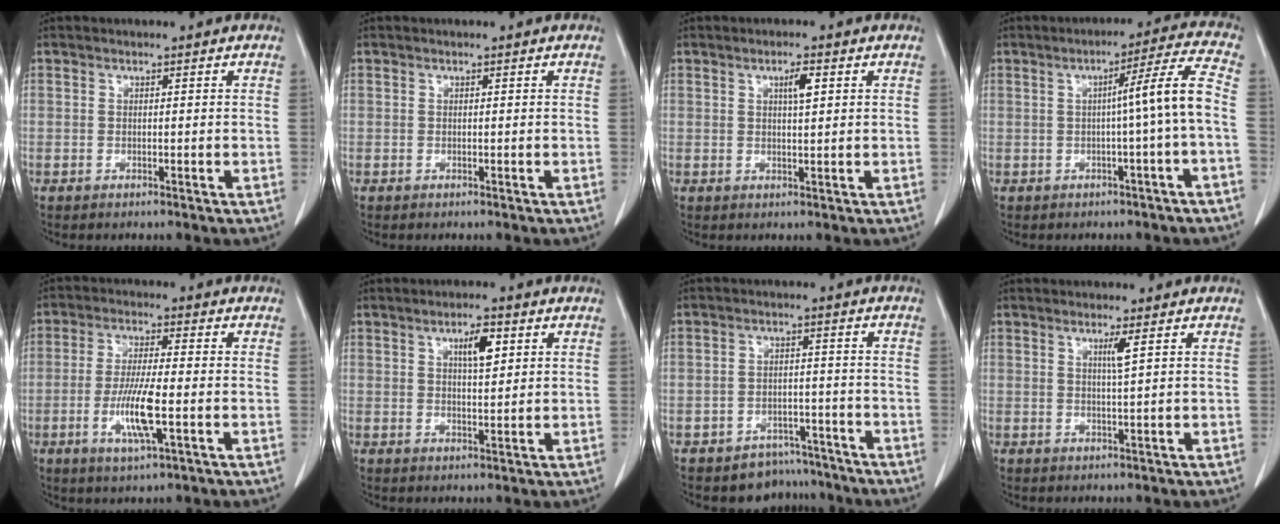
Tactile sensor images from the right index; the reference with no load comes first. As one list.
[{"total": 0.0}, {"total": 2.6, "force": [1.0, 0.4, 2.4], "torque": [-0.041, 0.000, 0.017]}, {"total": 7.4, "force": [-0.9, -1.5, 7.2], "torque": [-0.105, 0.016, -0.013]}, {"total": 8.2, "force": [-2.2, 0.8, 7.9], "torque": [-0.156, -0.012, -0.042]}, {"total": 4.5, "force": [1.9, 1.2, 3.9], "torque": [-0.065, 0.001, 0.033]}, {"total": 6.2, "force": [-5.0, 3.6, -0.1], "torque": [0.013, 0.025, -0.072]}, {"total": 2.1, "force": [0.9, -0.5, 1.8], "torque": [-0.035, -0.005, 0.018]}]